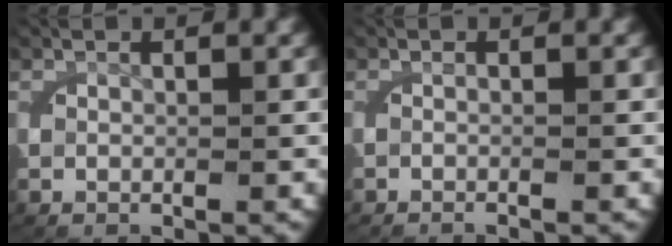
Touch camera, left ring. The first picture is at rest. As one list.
[{"total": 1.2, "force": [-1.0, 0.1, 0.6], "torque": [-0.007, 0.009, -0.024]}]